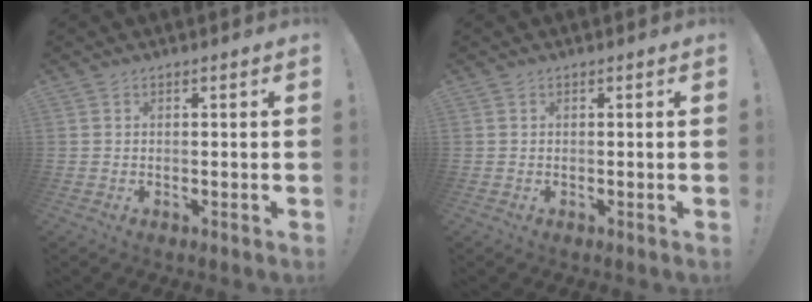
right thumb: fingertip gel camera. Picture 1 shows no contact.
{"total": 0.0}